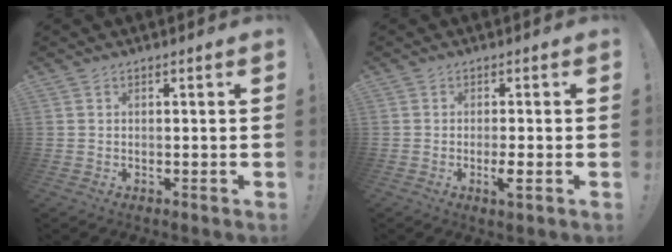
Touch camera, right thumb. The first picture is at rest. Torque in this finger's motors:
{"motor_torque": [0.08, 0.28, 0.63, -0.21, 0.00]}